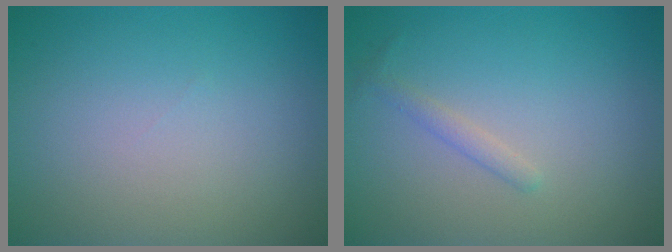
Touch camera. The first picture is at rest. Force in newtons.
{"total": 1.1, "press": 1.1, "slide": 0.1}